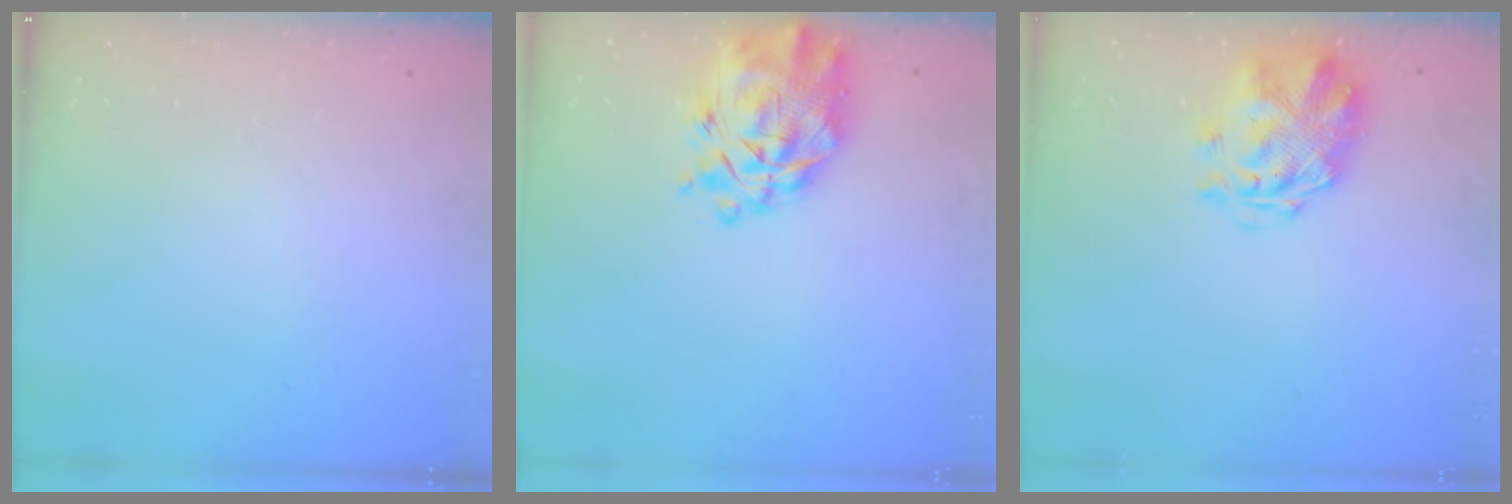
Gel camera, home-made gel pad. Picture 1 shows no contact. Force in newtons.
{"total": 8.6, "press": 8.0, "slide": 3.2}
{"total": 3.2, "press": 2.8, "slide": 1.6}